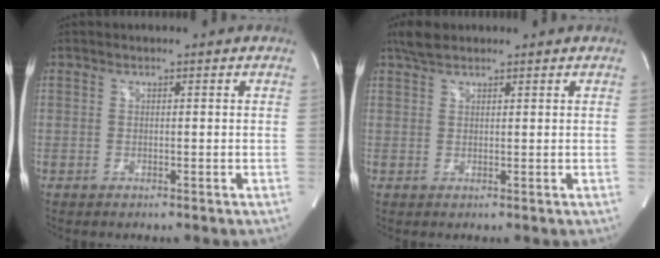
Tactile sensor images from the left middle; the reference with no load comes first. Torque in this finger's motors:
{"motor_torque": [0.18, -0.01, -0.07, 0.00]}